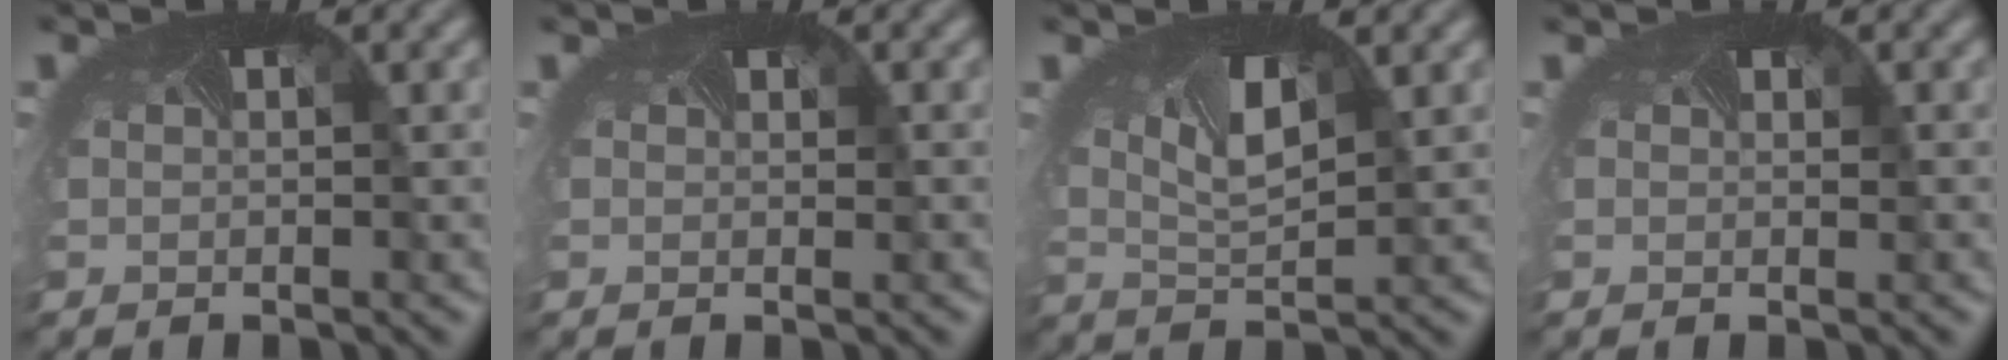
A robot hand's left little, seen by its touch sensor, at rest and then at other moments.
{"total": 0.0}
{"total": 4.8, "force": [1.3, 2.3, 4.0], "torque": [-0.080, -0.012, 0.025]}
{"total": 0.0}